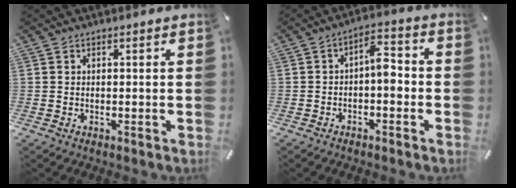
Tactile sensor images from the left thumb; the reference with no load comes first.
{"total": 6.1, "force": [-1.3, 3.2, 5.1], "torque": [-0.075, 0.014, -0.028]}